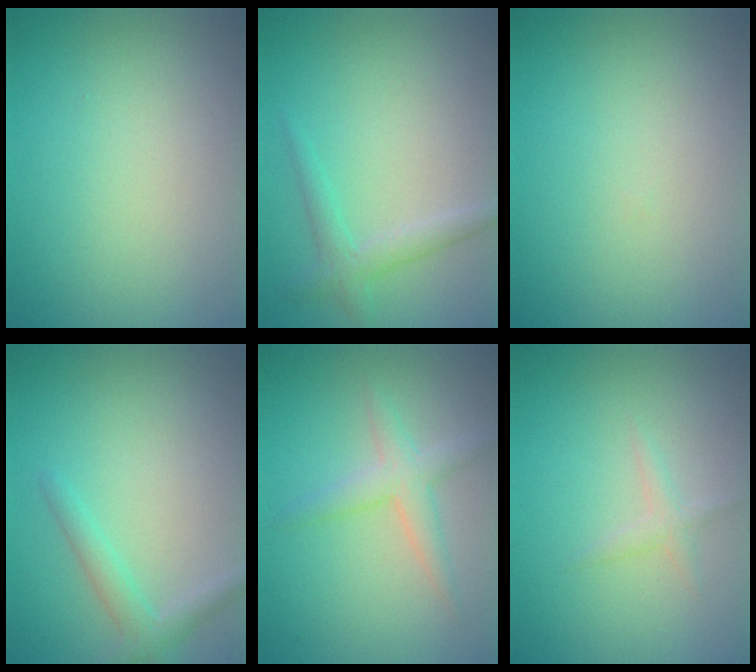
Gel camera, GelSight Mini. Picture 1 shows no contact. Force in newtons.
{"total": 2.0, "press": 2.0, "slide": 0.1}
{"total": 0.0}
{"total": 2.1, "press": 2.1, "slide": 0.1}
{"total": 2.5, "press": 2.5, "slide": 0.1}
{"total": 1.0, "press": 1.0, "slide": 0.0}